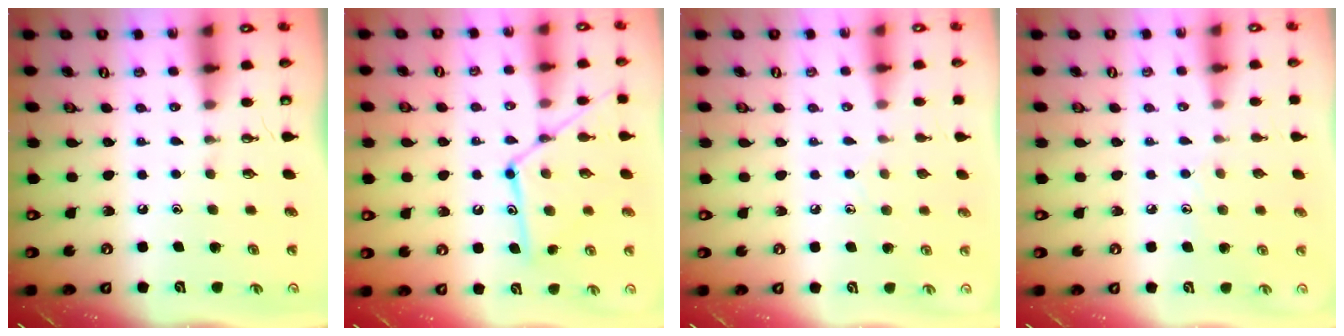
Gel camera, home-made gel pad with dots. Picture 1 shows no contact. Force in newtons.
{"total": 14.8, "press": 14.8, "slide": 1.3}
{"total": 5.3, "press": 5.2, "slide": 0.5}
{"total": 4.3, "press": 4.3, "slide": 0.4}